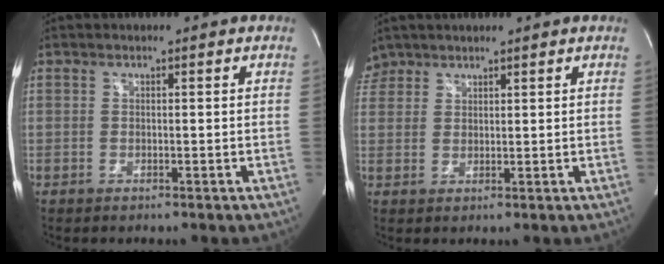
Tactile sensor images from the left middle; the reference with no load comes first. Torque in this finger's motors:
{"motor_torque": [1.03, -1.10, 0.52, -0.20]}